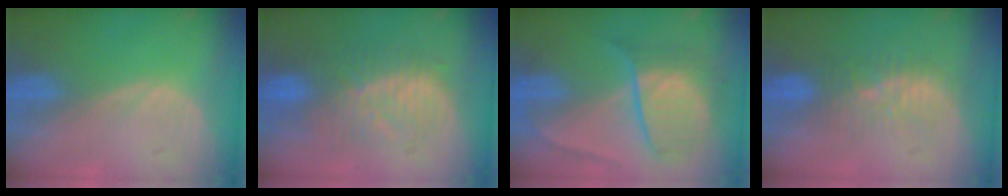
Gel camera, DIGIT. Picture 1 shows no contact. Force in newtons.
{"total": 9.9, "press": 9.1, "slide": 3.9}
{"total": 7.9, "press": 7.9, "slide": 0.6}
{"total": 6.0, "press": 5.7, "slide": 1.9}